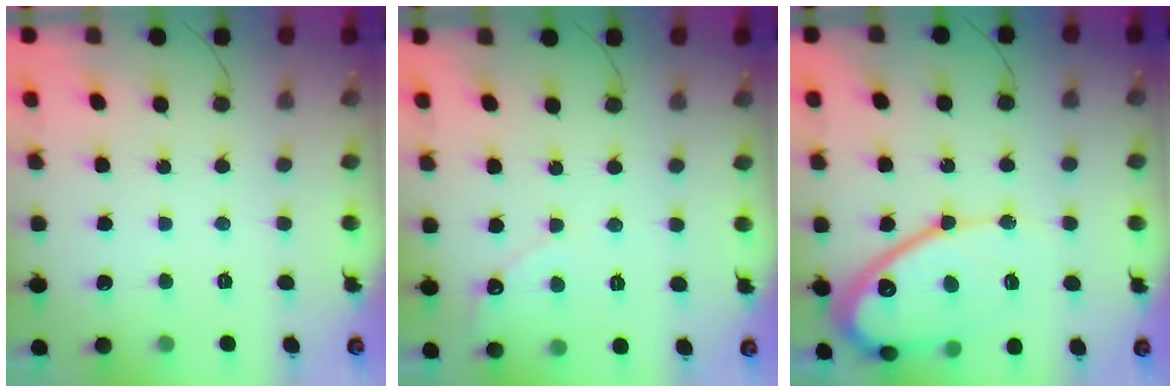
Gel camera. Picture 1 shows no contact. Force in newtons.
{"total": 3.1, "press": 3.1, "slide": 0.3}
{"total": 16.1, "press": 16.1, "slide": 1.5}